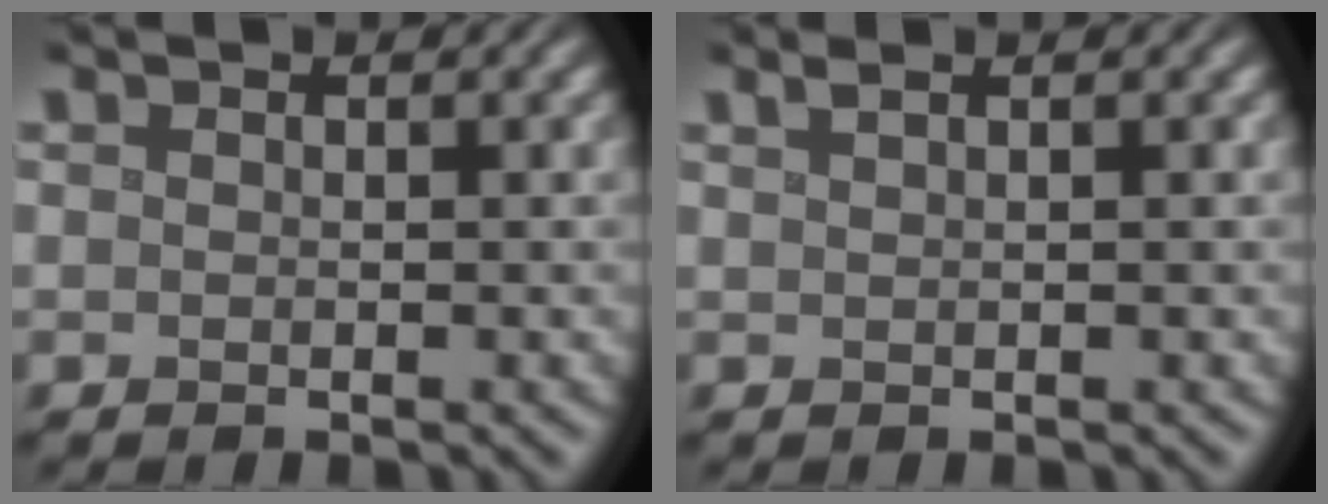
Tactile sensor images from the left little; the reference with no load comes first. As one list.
[{"total": 1.6, "force": [1.0, 0.6, 1.1], "torque": [-0.008, 0.001, 0.007]}]